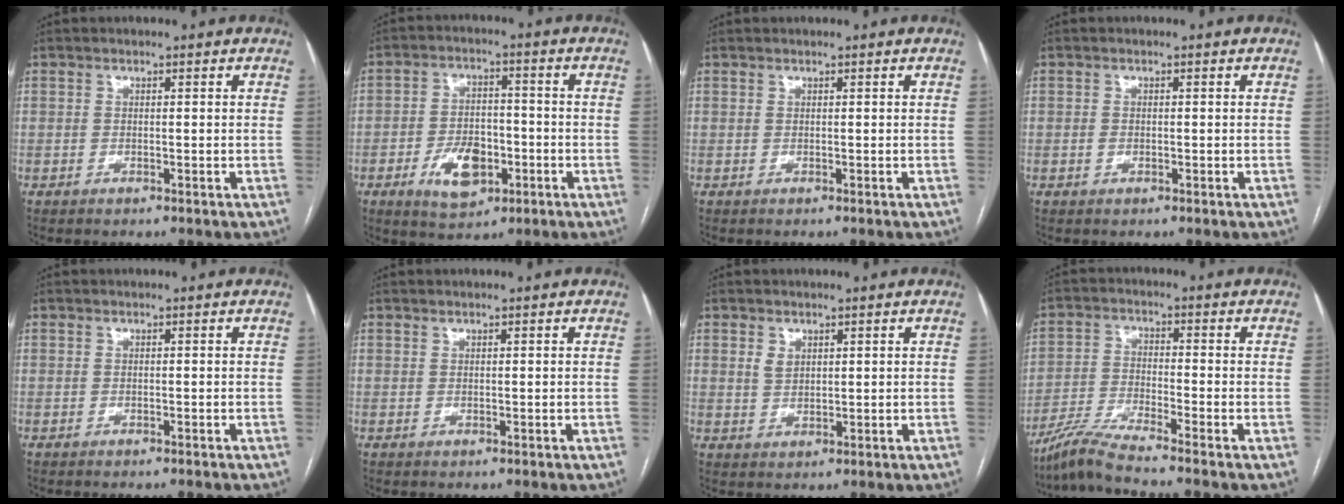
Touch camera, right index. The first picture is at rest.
{"total": 8.0, "force": [-3.2, 4.4, 5.9], "torque": [-0.110, 0.006, -0.049]}
{"total": 0.0}
{"total": 0.6, "force": [-0.1, 0.5, 0.4], "torque": [-0.005, 0.002, -0.002]}
{"total": 0.7, "force": [-0.6, 0.0, 0.3], "torque": [0.001, -0.001, -0.009]}
{"total": 0.0}
{"total": 2.1, "force": [1.1, 1.4, 1.1], "torque": [-0.023, -0.001, 0.027]}
{"total": 6.6, "force": [-5.8, -1.5, 2.8], "torque": [-0.064, -0.025, -0.116]}